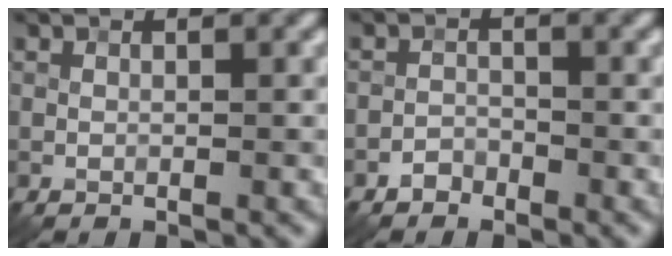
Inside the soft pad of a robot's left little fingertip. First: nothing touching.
{"total": 1.3, "force": [-1.1, 0.7, 0.1], "torque": [0.003, 0.006, -0.021]}